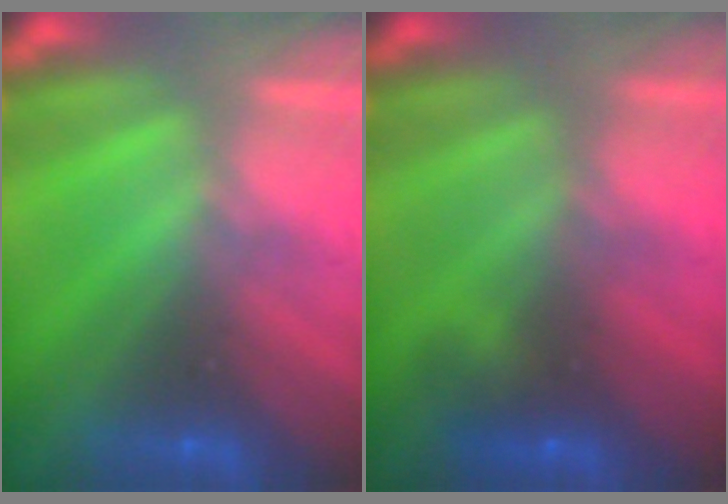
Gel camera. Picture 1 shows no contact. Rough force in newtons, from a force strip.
{"total": 2.3}